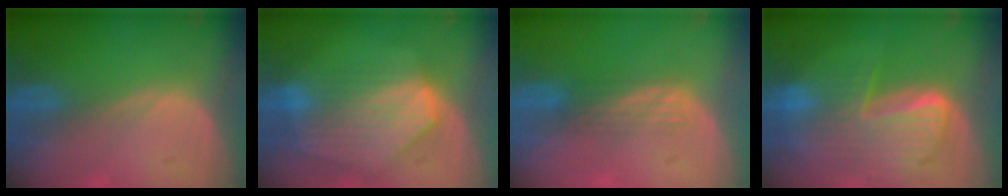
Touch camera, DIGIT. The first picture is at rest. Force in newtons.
{"total": 9.2, "press": 8.0, "slide": 4.5}
{"total": 2.9, "press": 2.6, "slide": 1.4}
{"total": 10.1, "press": 8.7, "slide": 5.1}